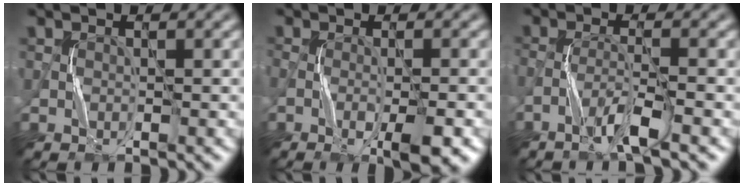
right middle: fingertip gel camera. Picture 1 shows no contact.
{"total": 5.0, "force": [-2.0, 1.4, 4.4], "torque": [-0.079, -0.009, -0.029]}
{"total": 3.0, "force": [-2.0, 0.1, 2.3], "torque": [-0.047, 0.005, -0.050]}